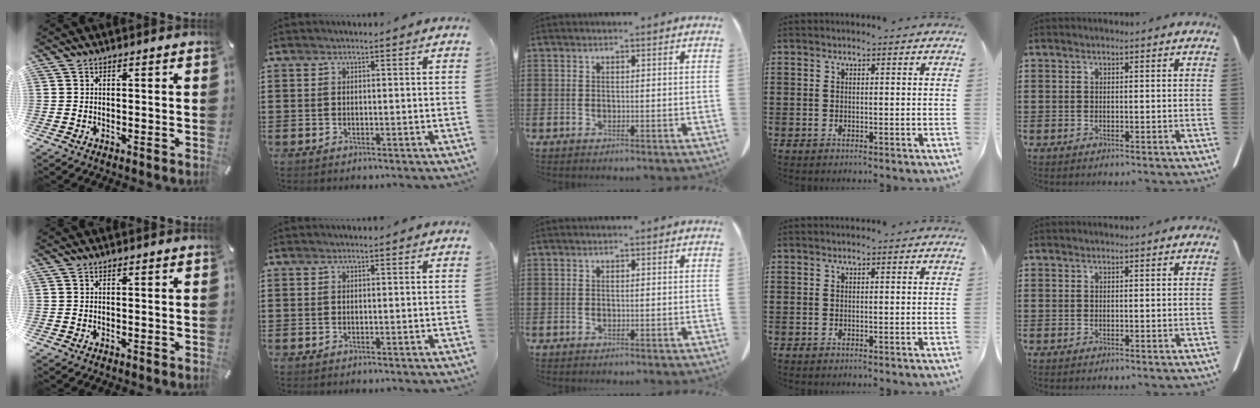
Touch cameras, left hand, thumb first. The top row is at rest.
{}